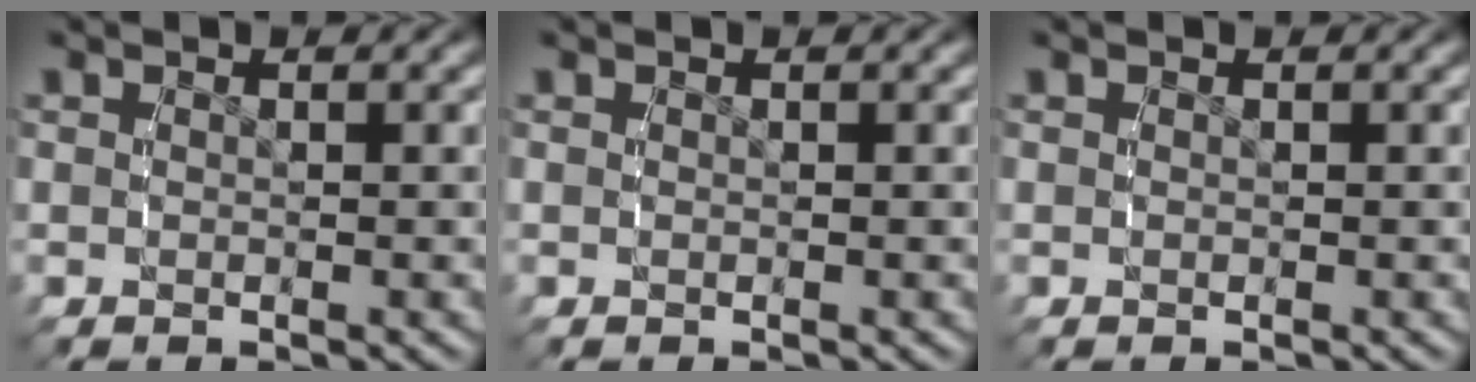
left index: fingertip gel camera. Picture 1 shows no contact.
{"total": 0.0}
{"total": 0.0}